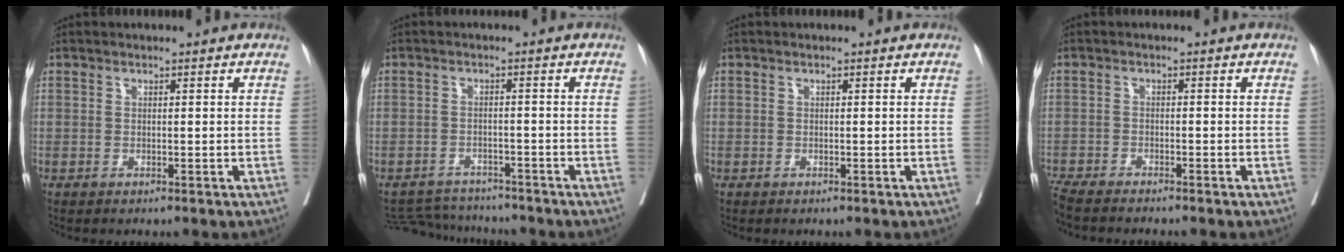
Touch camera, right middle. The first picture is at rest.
{"total": 6.7, "force": [-6.6, 1.2, 0.1], "torque": [-0.007, 0.006, -0.101]}
{"total": 0.6, "force": [-0.2, 0.6, -0.1], "torque": [0.005, 0.007, -0.006]}
{"total": 7.0, "force": [-6.3, 0.5, 3.0], "torque": [-0.041, -0.017, -0.105]}